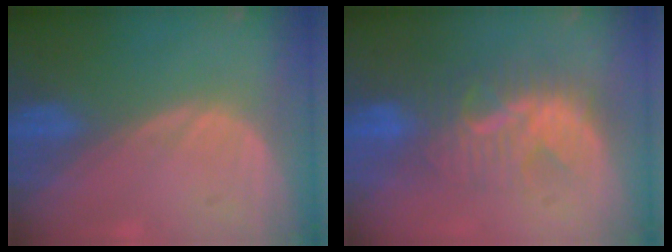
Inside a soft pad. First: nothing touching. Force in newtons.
{"total": 8.0, "press": 7.8, "slide": 1.9}